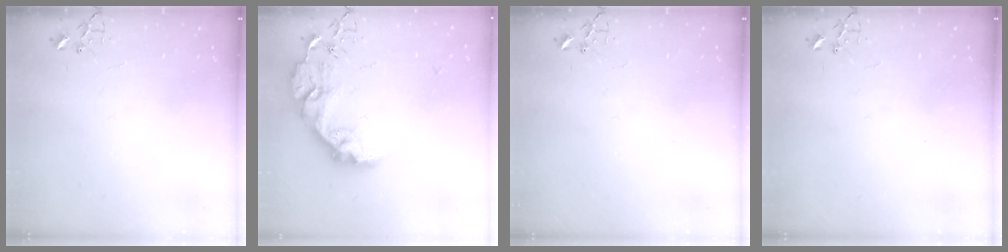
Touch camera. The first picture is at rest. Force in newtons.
{"total": 15.4, "press": 15.4, "slide": 1.1}
{"total": 0.0}
{"total": 0.0}